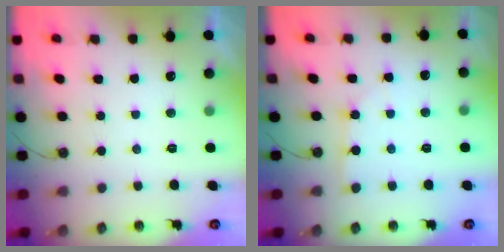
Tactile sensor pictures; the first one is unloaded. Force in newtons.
{"total": 1.9, "press": 1.9, "slide": 0.2}